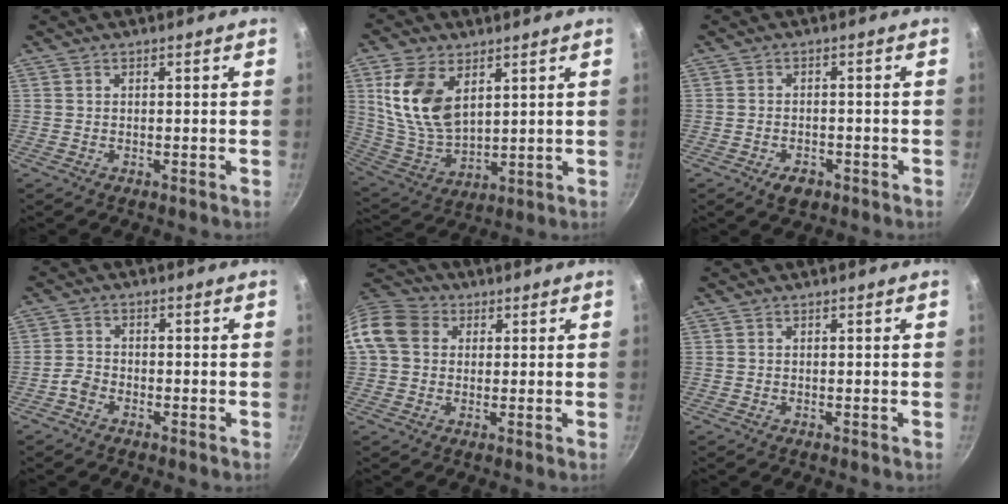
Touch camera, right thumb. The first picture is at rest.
{"total": 14.8, "force": [5.3, 8.8, 10.6], "torque": [-0.195, -0.030, 0.118]}
{"total": 3.7, "force": [-2.1, 2.2, 2.1], "torque": [-0.031, 0.016, -0.027]}
{"total": 2.5, "force": [-1.8, 1.5, 0.9], "torque": [-0.019, 0.020, -0.038]}
{"total": 11.7, "force": [2.3, 9.8, 6.1], "torque": [-0.104, 0.023, 0.025]}
{"total": 0.0}